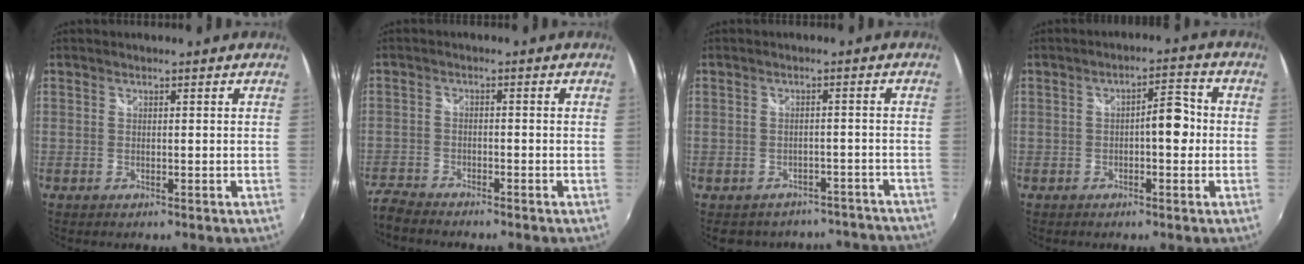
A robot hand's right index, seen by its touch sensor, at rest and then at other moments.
{"total": 5.4, "force": [-5.2, 0.7, 1.0], "torque": [-0.043, -0.018, -0.104]}
{"total": 12.6, "force": [-11.0, 5.7, 2.4], "torque": [-0.048, 0.026, -0.118]}
{"total": 4.6, "force": [-0.6, 1.7, 4.3], "torque": [-0.064, 0.011, -0.010]}